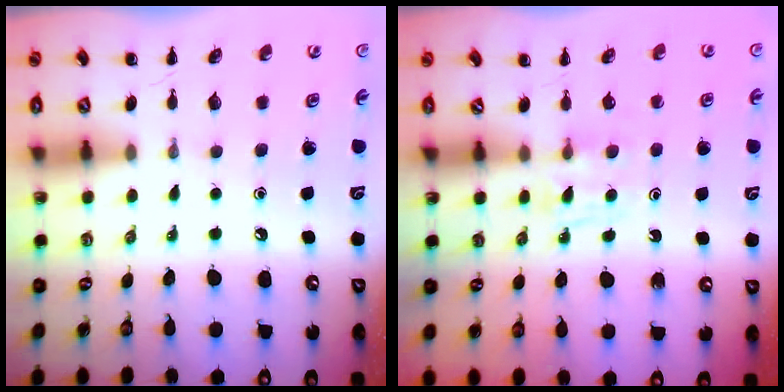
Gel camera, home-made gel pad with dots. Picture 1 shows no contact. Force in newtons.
{"total": 4.7, "press": 4.4, "slide": 1.6}